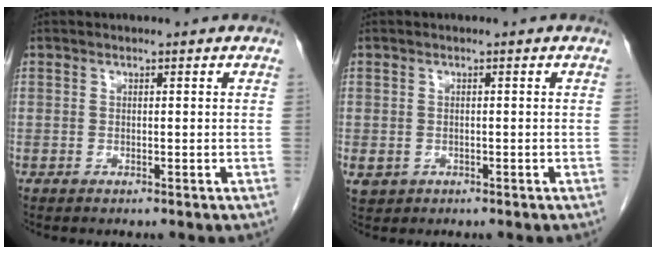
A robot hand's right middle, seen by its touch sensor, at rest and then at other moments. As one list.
[{"total": 2.2, "force": [-0.7, 1.9, 0.8], "torque": [-0.018, -0.002, -0.002]}]